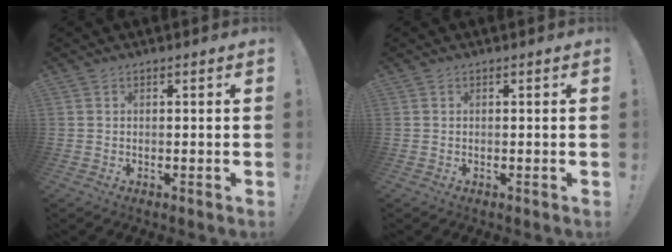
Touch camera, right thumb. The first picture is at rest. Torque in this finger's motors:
{"motor_torque": [0.05, 0.05, -0.01, 0.02, 0.01]}